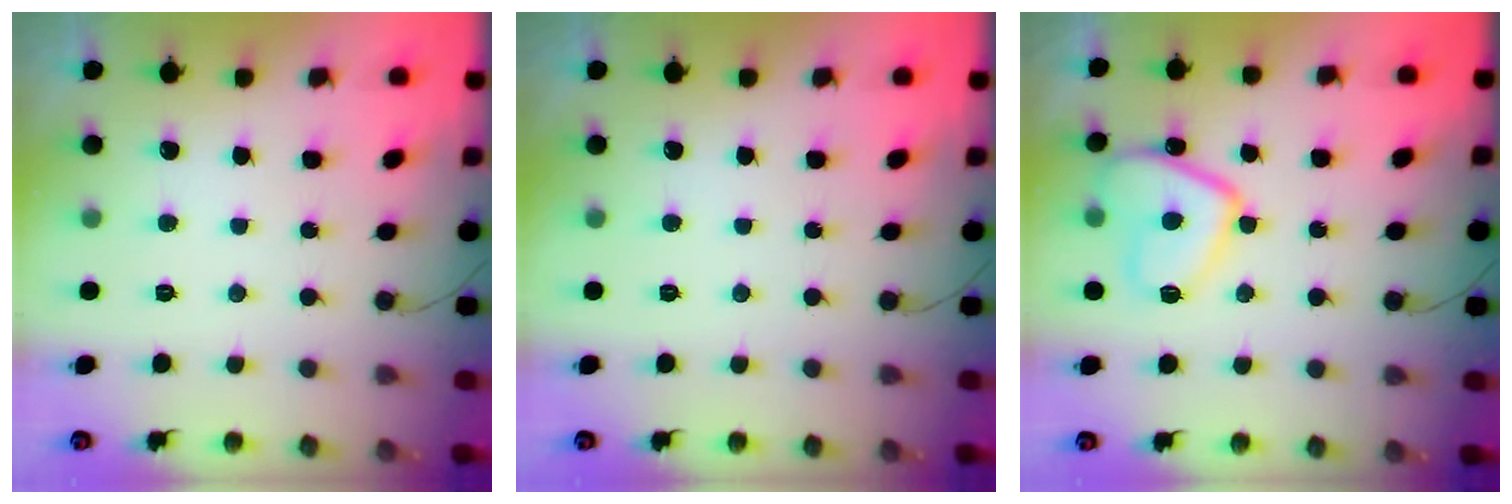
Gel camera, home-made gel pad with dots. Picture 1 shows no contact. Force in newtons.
{"total": 0.0}
{"total": 11.4, "press": 11.3, "slide": 1.2}